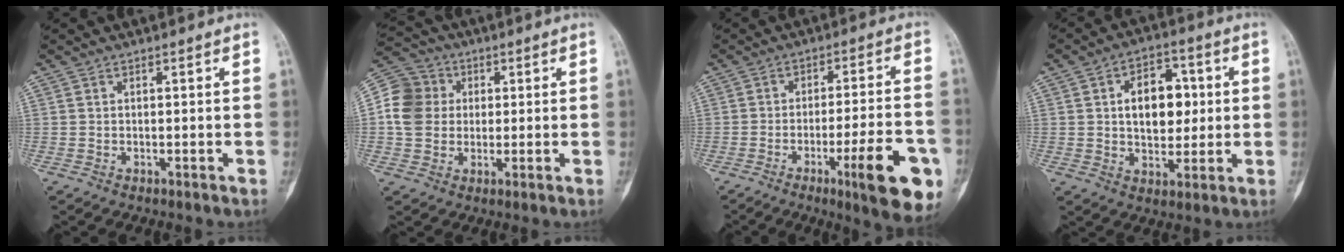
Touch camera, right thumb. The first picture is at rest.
{"total": 10.1, "force": [0.8, 9.1, 4.4], "torque": [-0.075, 0.017, 0.003]}
{"total": 15.2, "force": [-6.2, 2.8, 13.6], "torque": [-0.173, 0.012, -0.084]}
{"total": 11.5, "force": [1.7, 7.4, 8.7], "torque": [-0.097, 0.004, 0.028]}